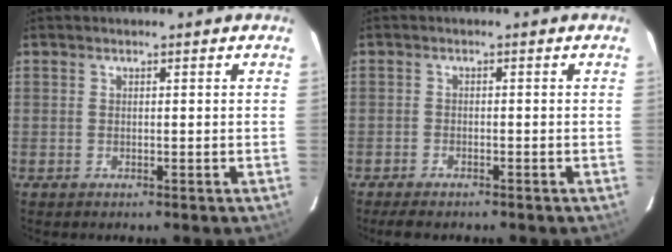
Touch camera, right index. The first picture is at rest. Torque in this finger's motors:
{"motor_torque": [0.28, -0.21, 0.01, 0.03]}